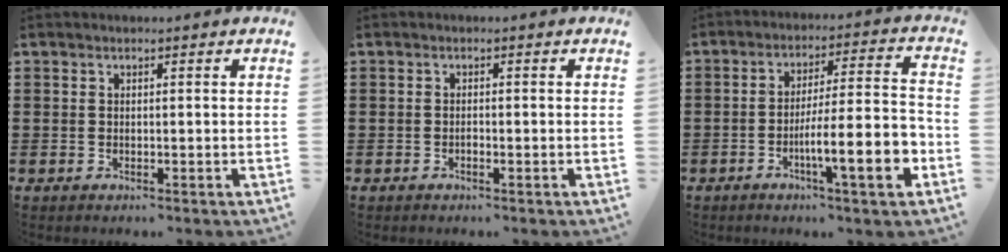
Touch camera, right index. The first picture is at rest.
{"total": 0.7, "force": [-0.4, 0.1, 0.5], "torque": [-0.011, -0.004, -0.007]}
{"total": 10.6, "force": [-4.1, 1.4, 9.7], "torque": [-0.144, -0.008, -0.074]}